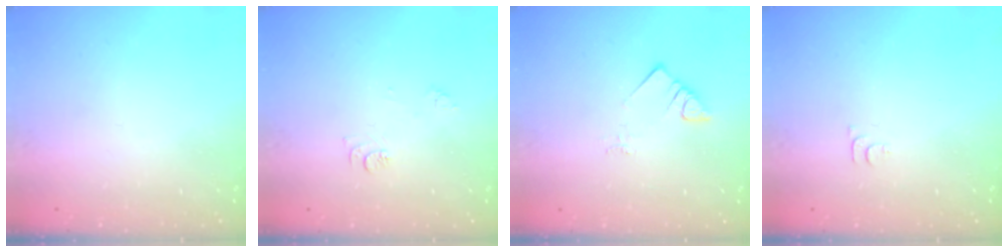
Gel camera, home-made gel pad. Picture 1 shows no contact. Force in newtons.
{"total": 7.4, "press": 7.3, "slide": 0.8}
{"total": 4.0, "press": 3.9, "slide": 0.3}
{"total": 4.6, "press": 4.5, "slide": 0.7}